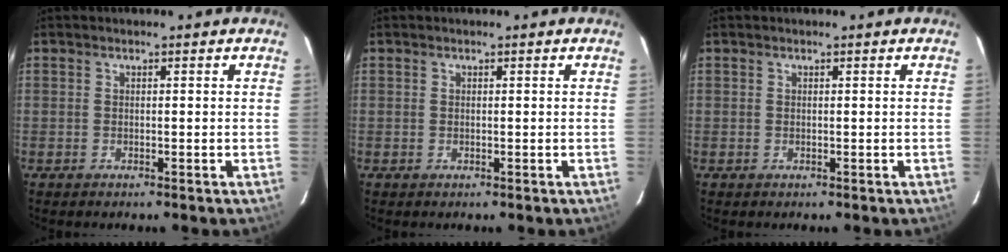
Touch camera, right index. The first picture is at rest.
{"total": 0.0}
{"total": 0.0}